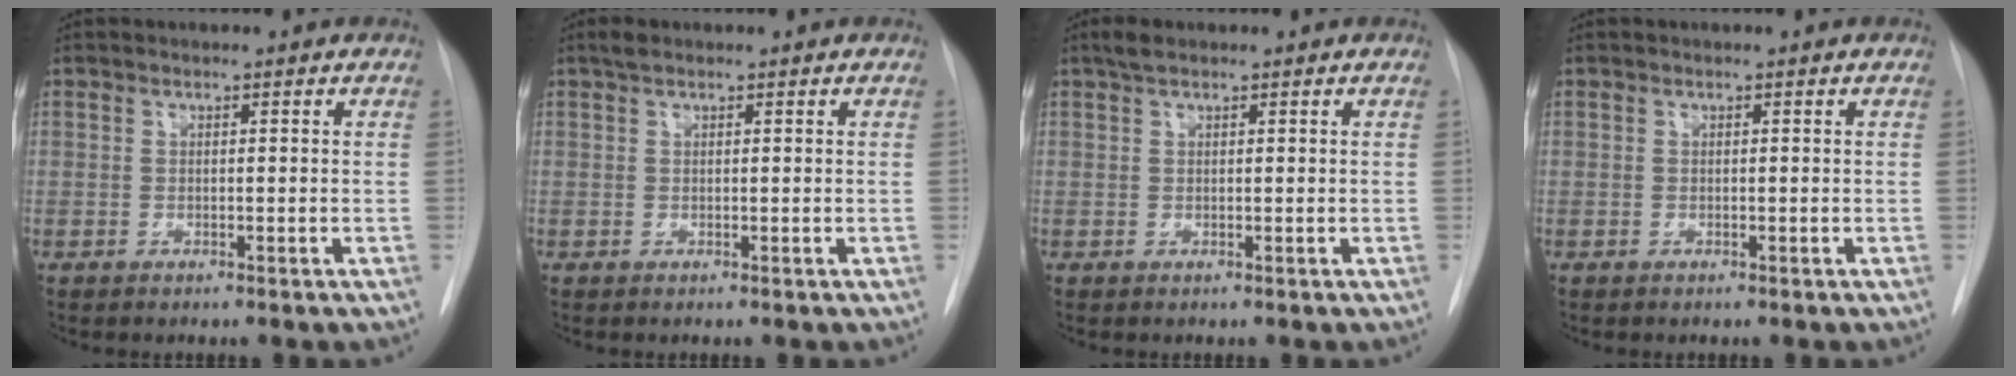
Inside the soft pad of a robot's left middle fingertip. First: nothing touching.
{"total": 1.1, "force": [0.8, 0.4, 0.6], "torque": [-0.015, 0.011, 0.015]}
{"total": 1.7, "force": [1.2, 0.6, 1.0], "torque": [-0.022, 0.011, 0.023]}
{"total": 0.0}